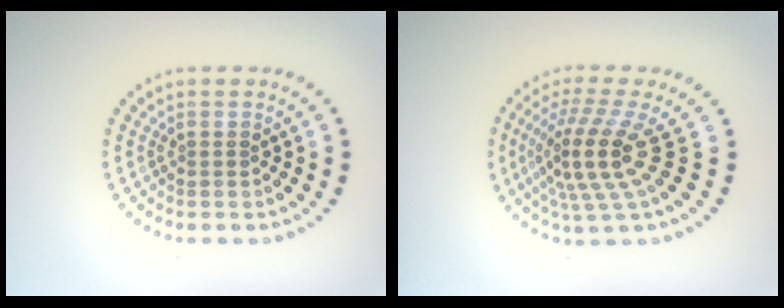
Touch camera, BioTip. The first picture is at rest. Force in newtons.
{"total": 5.1, "press": 3.6, "slide": 3.6}